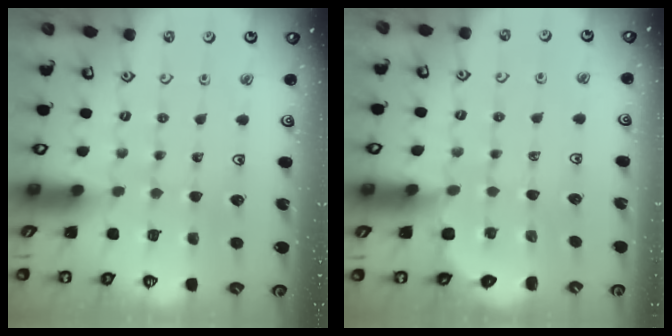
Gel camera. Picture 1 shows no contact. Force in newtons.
{"total": 3.1, "press": 3.1, "slide": 0.3}